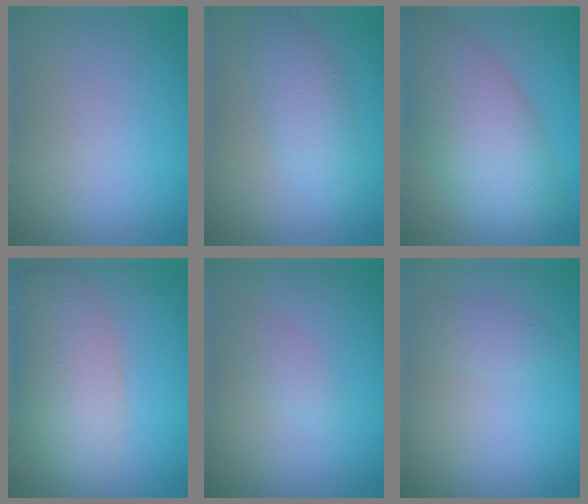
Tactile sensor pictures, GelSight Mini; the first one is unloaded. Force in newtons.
{"total": 3.2, "press": 3.2, "slide": 0.1}
{"total": 9.0, "press": 9.0, "slide": 0.4}
{"total": 6.8, "press": 6.8, "slide": 0.3}
{"total": 1.2, "press": 1.2, "slide": 0.0}
{"total": 1.5, "press": 1.5, "slide": 0.0}